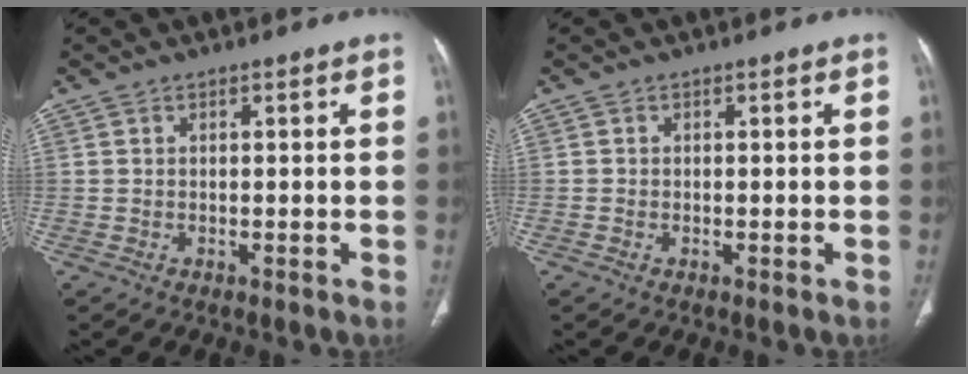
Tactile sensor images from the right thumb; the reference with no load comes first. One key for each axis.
{"total": 0.0}